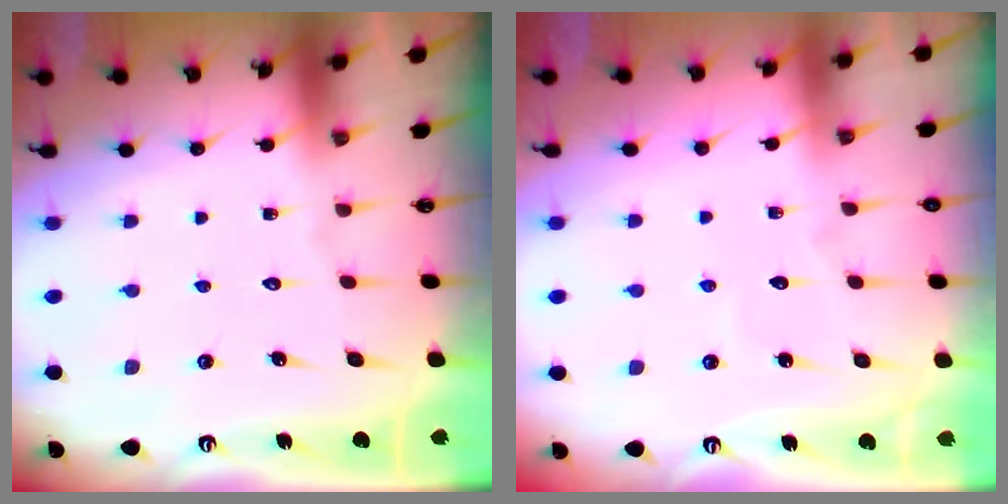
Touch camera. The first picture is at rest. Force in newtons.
{"total": 3.2, "press": 3.2, "slide": 0.4}